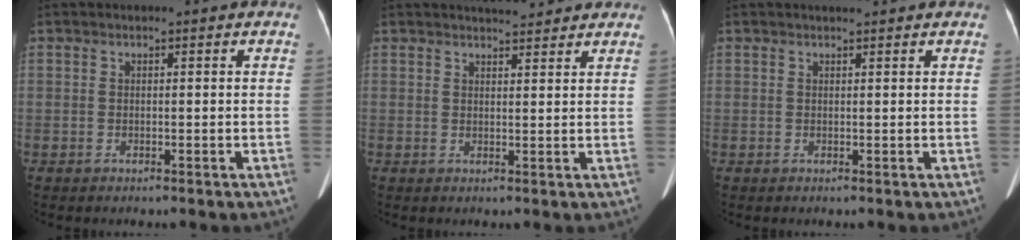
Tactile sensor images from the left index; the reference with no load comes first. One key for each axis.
{"total": 5.7, "fx": 5.2, "fy": 1.2, "fz": 1.9, "tx": -0.027, "ty": 0.015, "tz": 0.067}
{"total": 1.8, "fx": 1.6, "fy": 0.3, "fz": 0.8, "tx": -0.014, "ty": 0.013, "tz": 0.025}